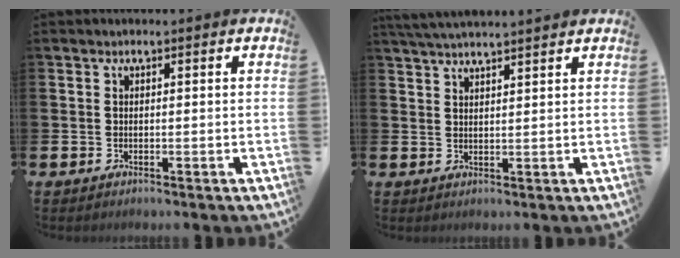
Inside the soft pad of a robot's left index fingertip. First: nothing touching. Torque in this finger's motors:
{"motor_torque": [0.94, -1.20, 0.16, 0.11]}